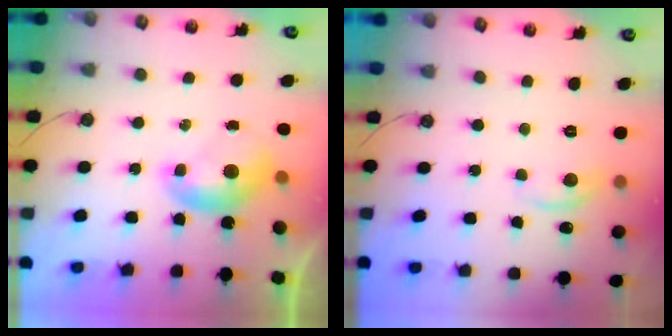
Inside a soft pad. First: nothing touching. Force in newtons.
{"total": 2.8, "press": 2.7, "slide": 0.5}